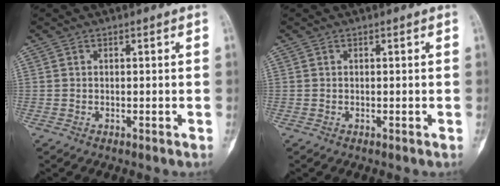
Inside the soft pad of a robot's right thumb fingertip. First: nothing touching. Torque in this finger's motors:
{"motor_torque": [0.16, 0.00, 0.06, -0.35, -0.09]}